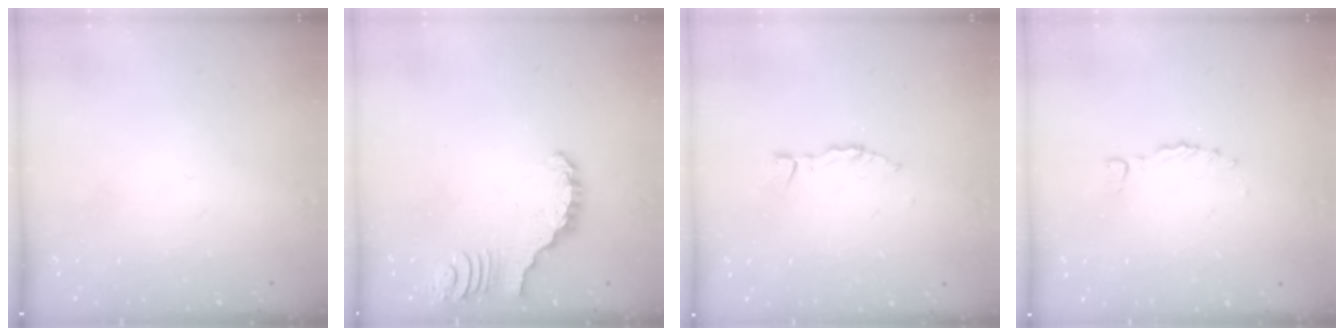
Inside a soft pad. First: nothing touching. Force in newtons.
{"total": 2.9, "press": 2.9, "slide": 0.3}
{"total": 2.9, "press": 2.8, "slide": 0.3}
{"total": 0.0}